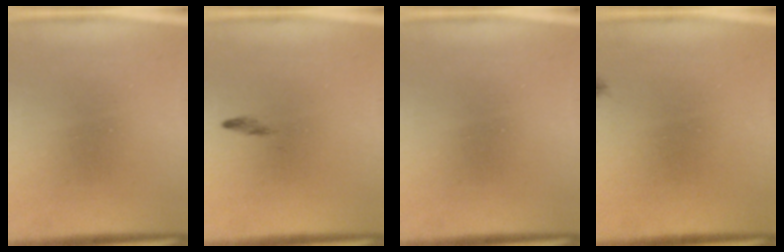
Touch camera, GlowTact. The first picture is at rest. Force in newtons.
{"total": 0.7}
{"total": 0.0}
{"total": 0.7}